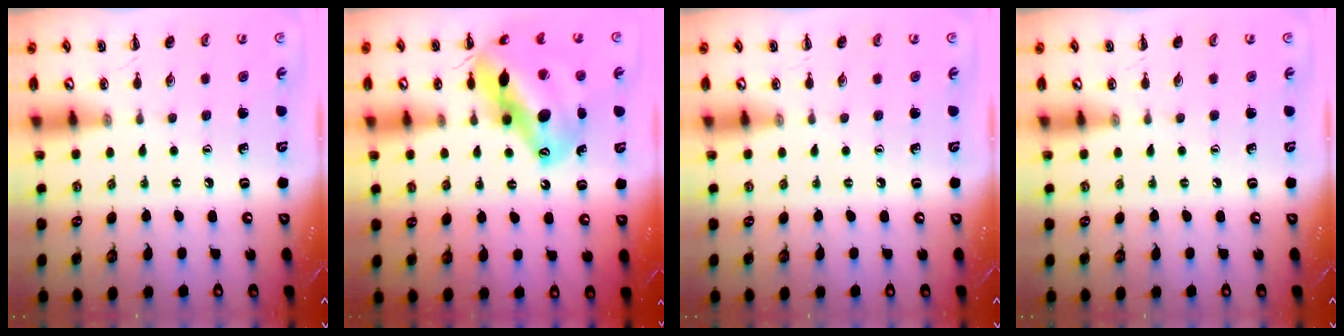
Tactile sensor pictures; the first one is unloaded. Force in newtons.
{"total": 18.5, "press": 17.8, "slide": 5.1}
{"total": 0.0}
{"total": 0.0}